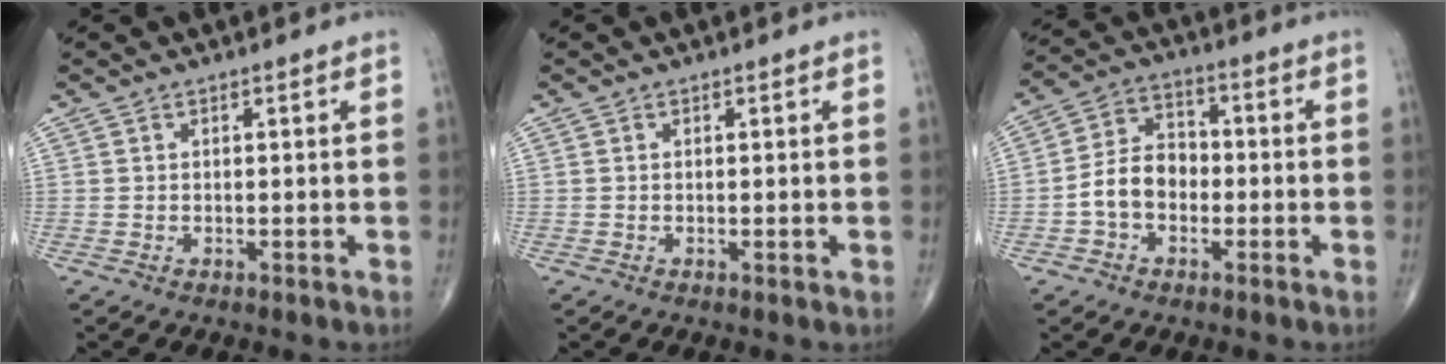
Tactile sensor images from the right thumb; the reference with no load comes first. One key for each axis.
{"total": 0.0}
{"total": 8.2, "fx": -2.1, "fy": 6.0, "fz": 5.3, "tx": -0.079, "ty": 0.033, "tz": -0.051}